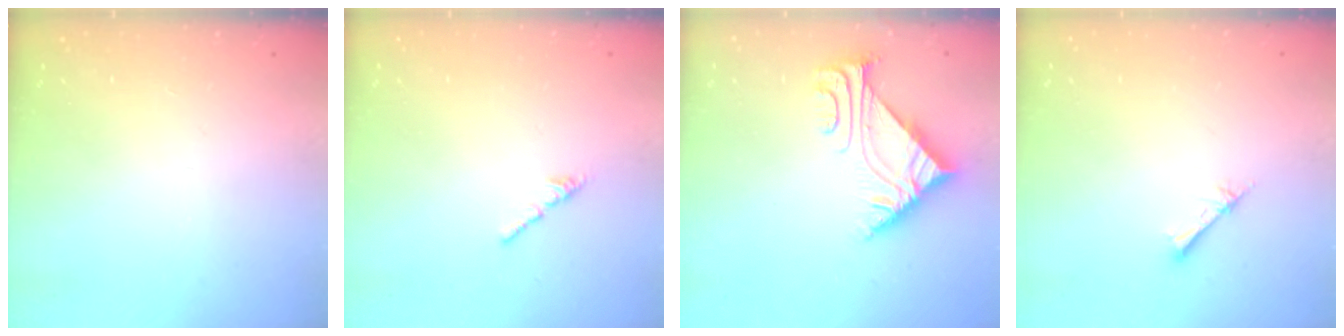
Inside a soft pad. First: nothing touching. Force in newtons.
{"total": 0.8, "press": 0.7, "slide": 0.5}
{"total": 5.5, "press": 5.4, "slide": 0.8}
{"total": 2.7, "press": 2.6, "slide": 0.3}